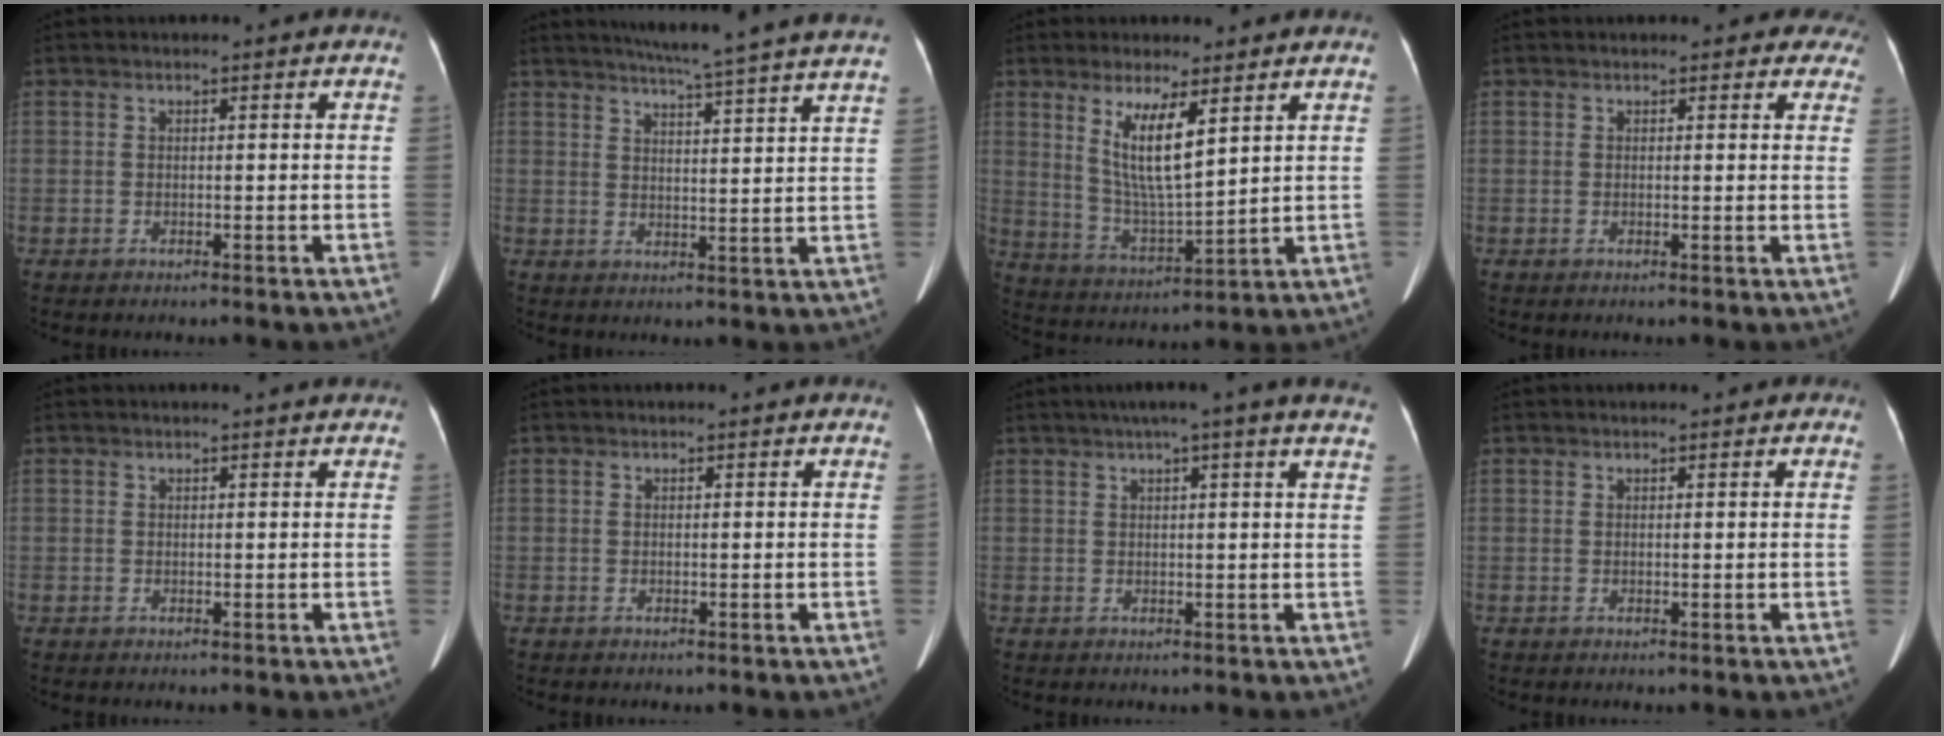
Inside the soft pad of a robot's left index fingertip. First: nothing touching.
{"total": 18.1, "force": [16.0, -1.7, 8.3], "torque": [-0.131, -0.030, 0.196]}
{"total": 8.9, "force": [3.9, 1.3, 7.9], "torque": [-0.151, -0.022, 0.081]}
{"total": 5.7, "force": [4.9, 2.6, 1.1], "torque": [0.024, -0.005, 0.032]}
{"total": 2.6, "force": [2.4, 0.8, 0.6], "torque": [-0.007, 0.022, 0.016]}
{"total": 0.0}
{"total": 10.3, "force": [8.1, -0.4, 6.4], "torque": [-0.089, 0.027, 0.079]}
{"total": 1.5, "force": [1.2, 0.7, 0.7], "torque": [-0.003, 0.008, 0.009]}